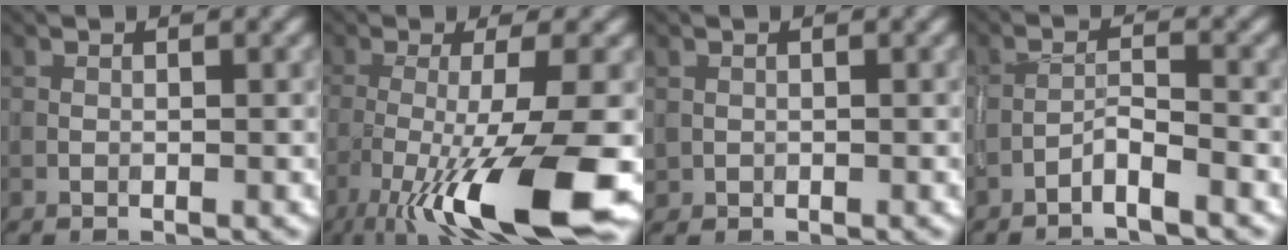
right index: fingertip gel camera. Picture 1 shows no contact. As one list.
[{"total": 12.1, "force": [-5.1, 2.2, 10.7], "torque": [-0.176, -0.015, -0.090]}, {"total": 0.5, "force": [0.2, 0.5, 0.0], "torque": [0.005, -0.003, 0.005]}, {"total": 2.1, "force": [-1.7, 0.1, 1.3], "torque": [-0.023, 0.010, -0.037]}]